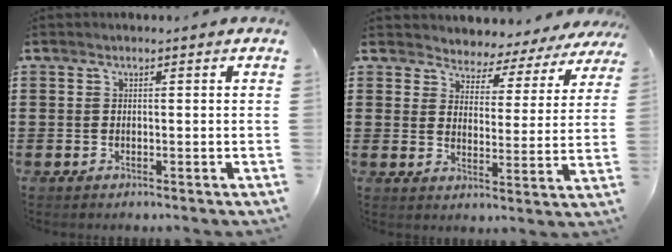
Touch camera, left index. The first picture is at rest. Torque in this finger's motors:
{"motor_torque": [2.14, 0.00, 0.35, 0.00]}